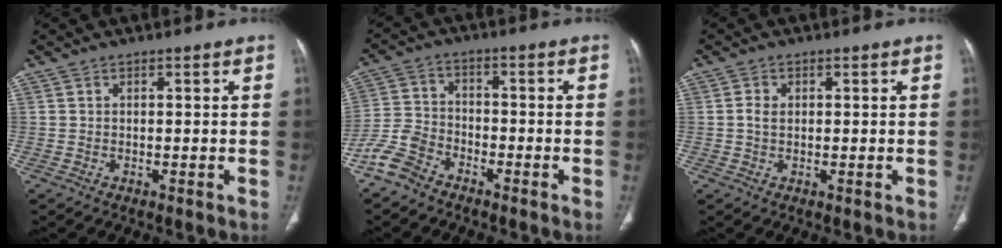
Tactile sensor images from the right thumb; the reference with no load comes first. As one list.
[{"total": 7.0, "force": [-5.3, 3.8, 2.5], "torque": [-0.057, 0.023, -0.115]}, {"total": 1.7, "force": [0.1, 1.1, 1.2], "torque": [-0.027, 0.004, 0.003]}]